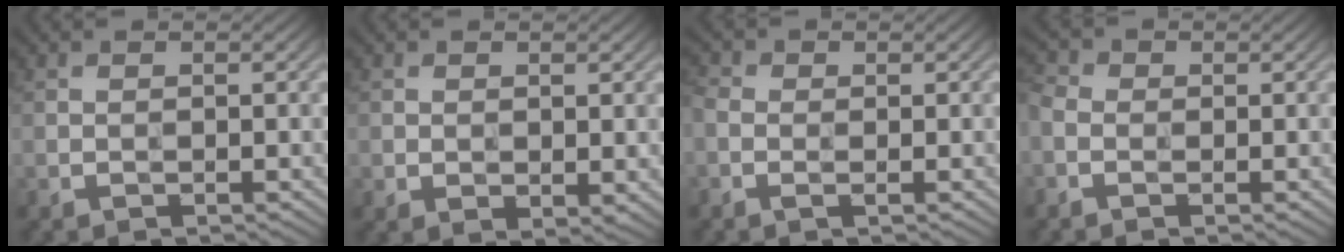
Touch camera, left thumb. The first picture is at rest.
{"total": 2.0, "force": [0.2, 1.2, 1.6], "torque": [-0.028, -0.009, 0.008]}
{"total": 2.2, "force": [-0.5, 1.4, 1.6], "torque": [-0.045, 0.001, -0.019]}
{"total": 2.9, "force": [-1.0, 2.2, 1.7], "torque": [-0.046, 0.002, -0.032]}